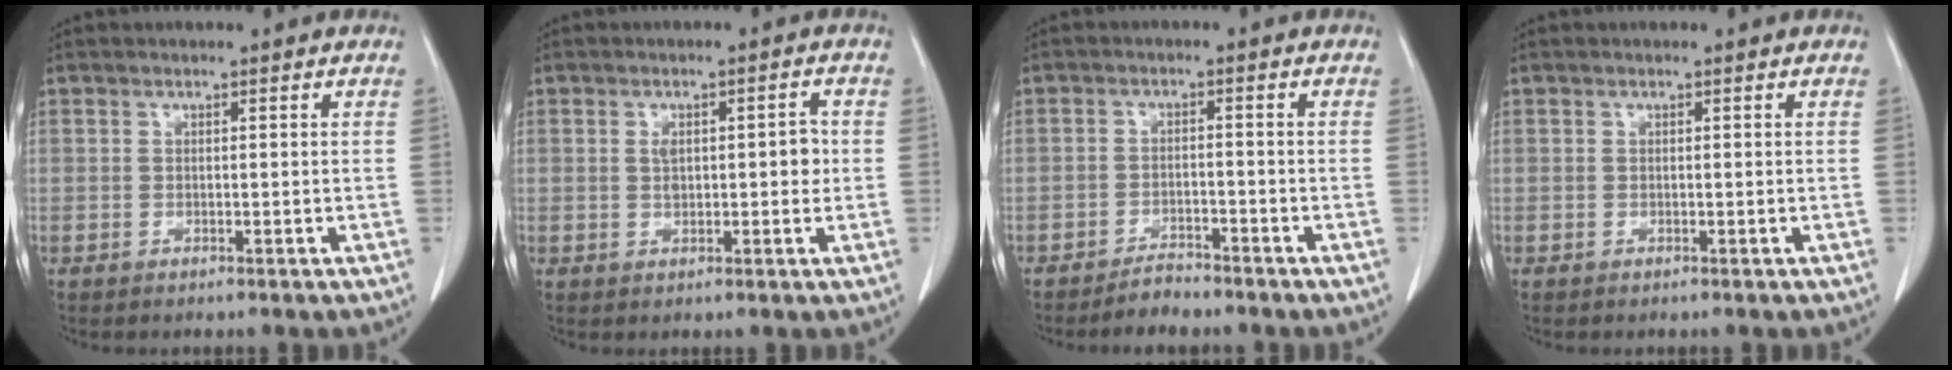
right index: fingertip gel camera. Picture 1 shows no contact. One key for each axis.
{"total": 4.2, "fx": 0.3, "fy": 1.9, "fz": 3.8, "tx": -0.058, "ty": 0.013, "tz": 0.009}
{"total": 3.1, "fx": -2.9, "fy": 0.7, "fz": 0.8, "tx": -0.017, "ty": -0.005, "tz": -0.050}
{"total": 0.0}